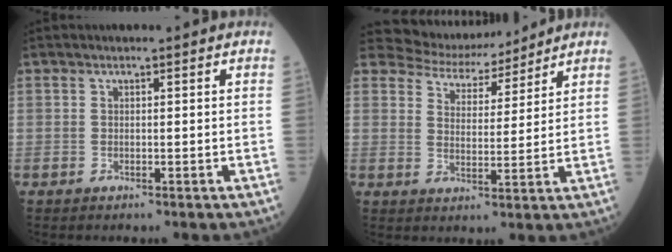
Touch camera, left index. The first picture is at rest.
{"total": 8.3, "force": [7.9, 2.4, 0.3], "torque": [-0.013, 0.013, 0.127]}